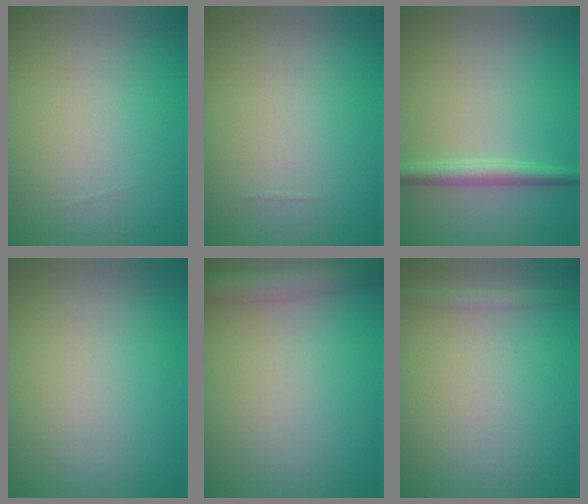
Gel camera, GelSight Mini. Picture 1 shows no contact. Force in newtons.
{"total": 0.0}
{"total": 2.4, "press": 2.4, "slide": 0.1}
{"total": 0.0}
{"total": 4.5, "press": 4.5, "slide": 0.2}
{"total": 1.3, "press": 1.3, "slide": 0.1}